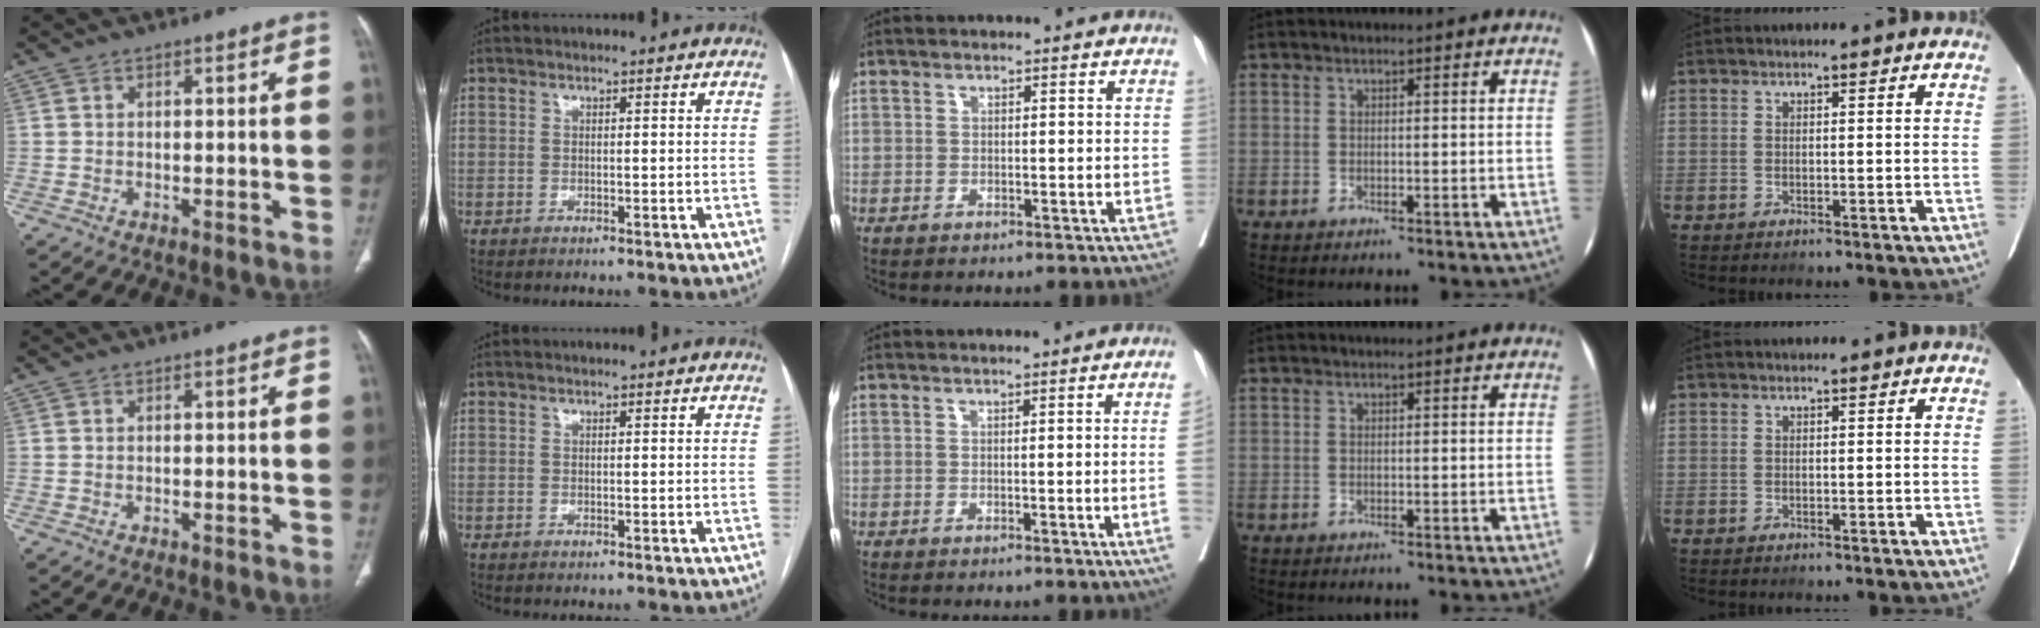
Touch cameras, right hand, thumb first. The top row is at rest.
{"middle": {"total": 4.5, "force": [-0.4, -1.6, 4.2], "torque": [-0.059, -0.011, -0.002]}}